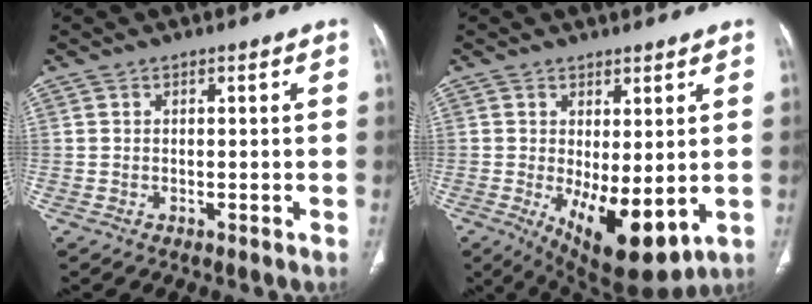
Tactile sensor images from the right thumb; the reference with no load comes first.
{"total": 12.0, "force": [-1.7, 5.1, 10.7], "torque": [-0.158, -0.025, -0.003]}